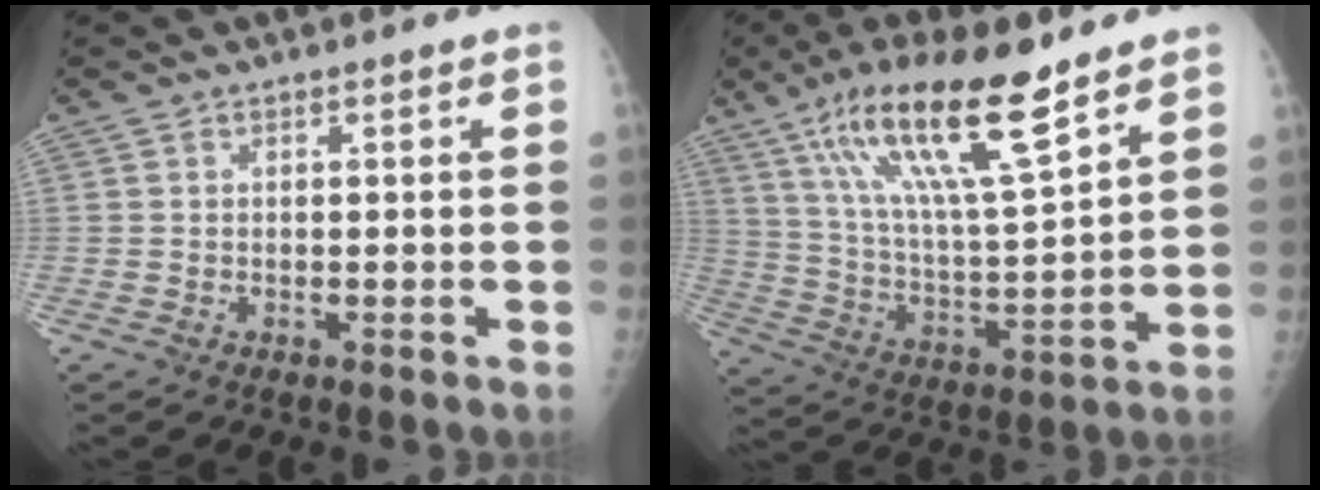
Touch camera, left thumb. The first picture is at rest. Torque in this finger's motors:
{"motor_torque": [0.43, 0.40, 1.55, -1.22, 0.53]}